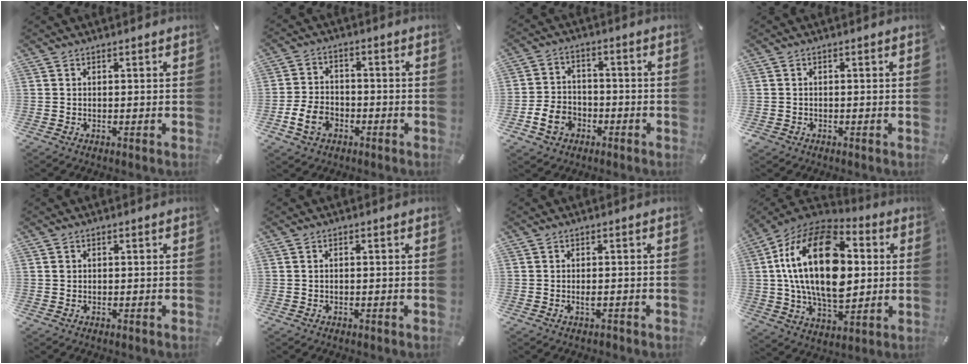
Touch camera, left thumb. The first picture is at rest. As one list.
[{"total": 7.6, "force": [-3.3, 5.6, 3.9], "torque": [-0.088, 0.014, -0.059]}, {"total": 7.7, "force": [-3.1, 6.3, 3.1], "torque": [-0.080, 0.018, -0.056]}, {"total": 1.1, "force": [-0.5, 0.9, 0.2], "torque": [-0.002, 0.003, -0.011]}, {"total": 0.6, "force": [0.0, 0.6, 0.2], "torque": [-0.002, 0.004, -0.001]}, {"total": 0.6, "force": [0.0, 0.3, 0.5], "torque": [-0.010, 0.001, -0.001]}, {"total": 1.4, "force": [-0.5, 0.6, 1.2], "torque": [-0.023, 0.000, -0.009]}, {"total": 25.2, "force": [2.8, 15.9, 19.4], "torque": [-0.392, 0.002, 0.041]}]